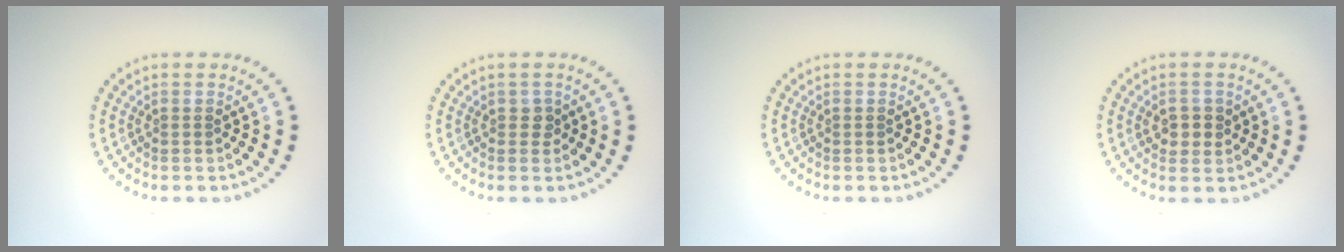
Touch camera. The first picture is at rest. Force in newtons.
{"total": 0.8, "press": 0.8, "slide": 0.3}
{"total": 0.0}
{"total": 2.0, "press": 1.9, "slide": 0.5}